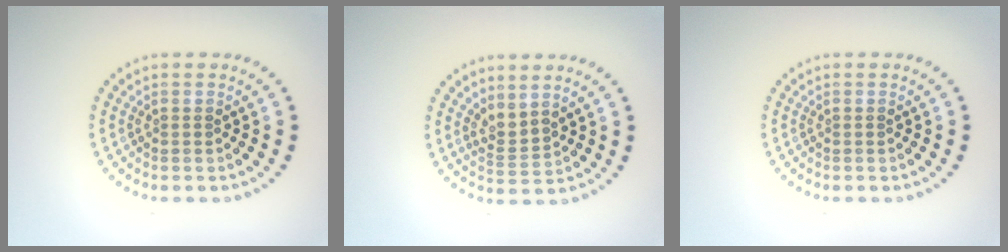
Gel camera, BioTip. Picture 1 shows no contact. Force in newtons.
{"total": 2.1, "press": 1.4, "slide": 1.6}
{"total": 0.0}